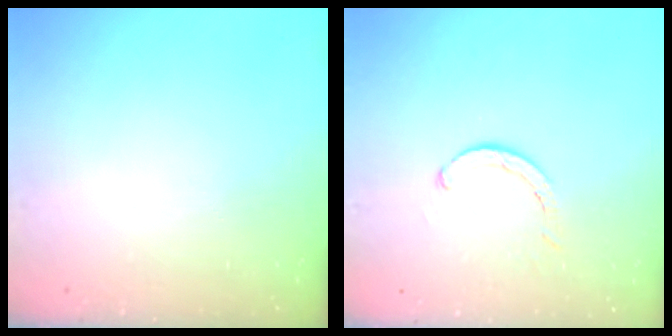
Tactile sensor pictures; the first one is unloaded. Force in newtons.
{"total": 2.8, "press": 2.8, "slide": 0.2}